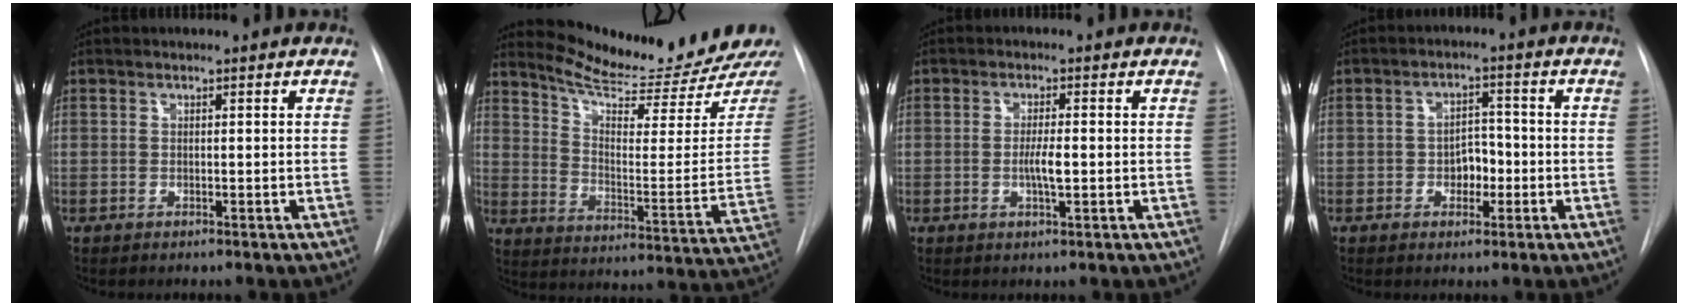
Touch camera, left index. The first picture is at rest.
{"total": 16.3, "force": [15.5, -1.4, 4.7], "torque": [-0.078, -0.105, 0.223]}
{"total": 3.0, "force": [-0.7, 0.3, 2.9], "torque": [-0.054, -0.005, -0.012]}
{"total": 4.1, "force": [-1.5, 2.7, 2.7], "torque": [-0.036, 0.008, -0.021]}